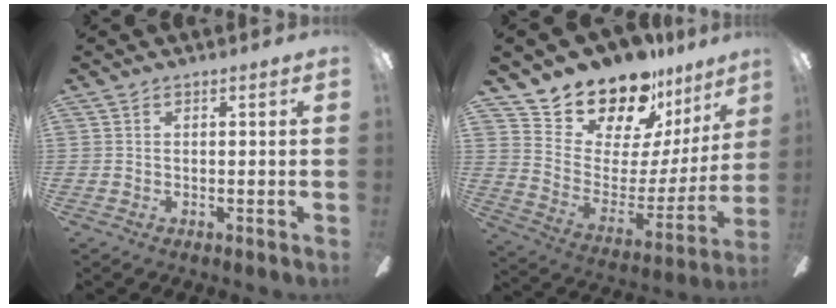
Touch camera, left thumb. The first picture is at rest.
{"total": 16.8, "force": [15.0, 6.4, 3.8], "torque": [-0.082, -0.138, 0.266]}